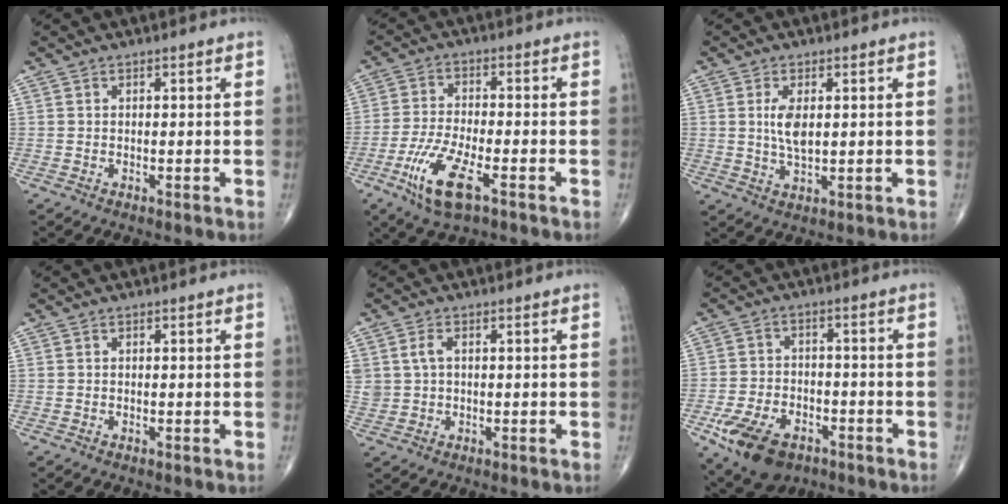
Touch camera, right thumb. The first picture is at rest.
{"total": 10.3, "force": [-5.0, 3.3, 8.4], "torque": [-0.181, 0.005, -0.090]}
{"total": 5.0, "force": [1.0, 2.3, 4.4], "torque": [-0.086, -0.010, 0.023]}
{"total": 0.0}
{"total": 4.1, "force": [1.0, 2.9, 2.8], "torque": [-0.063, 0.004, 0.023]}
{"total": 12.3, "force": [-6.3, 7.5, 7.4], "torque": [-0.130, 0.020, -0.104]}